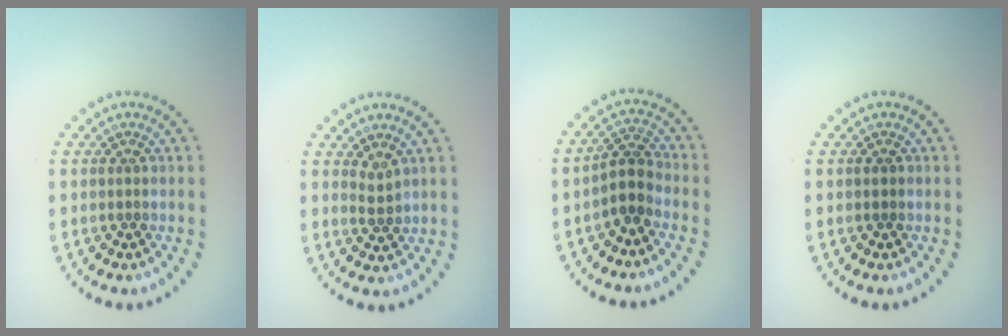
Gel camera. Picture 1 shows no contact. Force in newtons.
{"total": 1.1, "press": 0.8, "slide": 0.8}
{"total": 2.8, "press": 2.2, "slide": 1.6}
{"total": 0.7, "press": 0.7, "slide": 0.1}